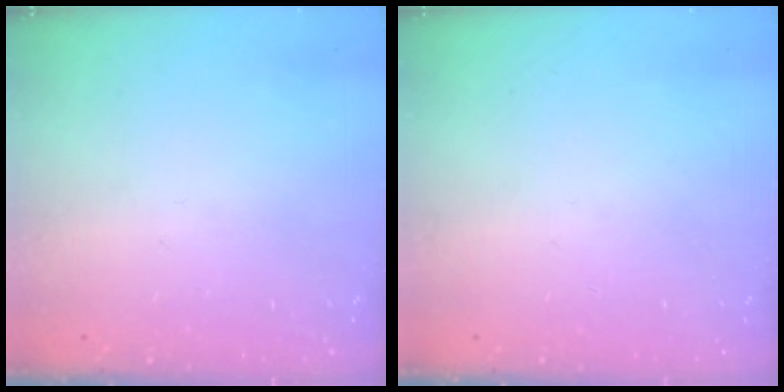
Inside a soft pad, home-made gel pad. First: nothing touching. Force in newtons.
{"total": 0.0}